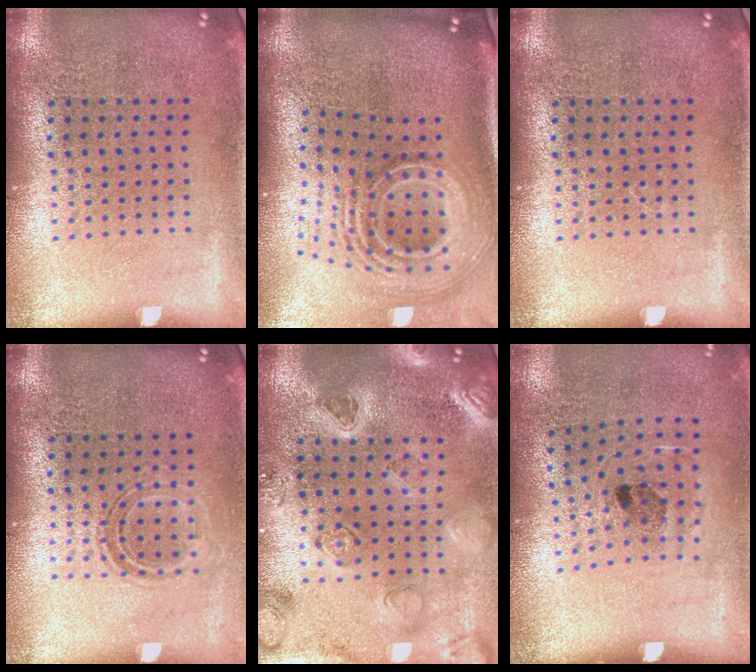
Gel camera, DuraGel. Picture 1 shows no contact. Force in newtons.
{"total": 3.1, "press": 1.9, "slide": 2.4}
{"total": 0.0}
{"total": 1.1, "press": 0.9, "slide": 0.5}
{"total": 2.2, "press": 2.2, "slide": 0.5}
{"total": 1.1, "press": 0.8, "slide": 0.7}